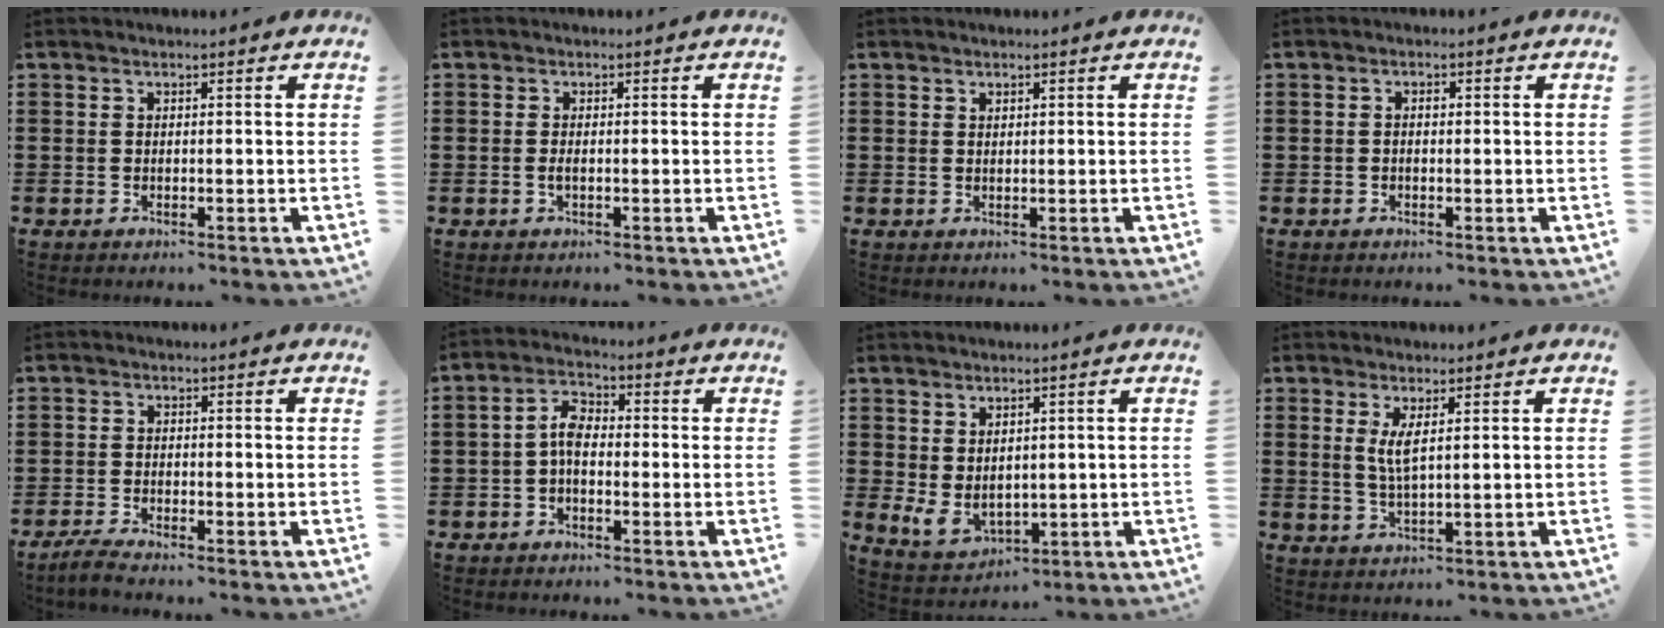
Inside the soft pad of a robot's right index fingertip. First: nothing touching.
{"total": 0.9, "force": [-0.3, 0.2, 0.8], "torque": [-0.017, -0.001, -0.005]}
{"total": 0.6, "force": [0.4, 0.4, 0.0], "torque": [-0.001, 0.002, 0.009]}
{"total": 0.7, "force": [-0.2, 0.4, 0.6], "torque": [-0.012, -0.001, -0.003]}
{"total": 2.3, "force": [-2.2, -0.2, 0.6], "torque": [-0.019, -0.001, -0.045]}
{"total": 4.3, "force": [-0.8, 2.4, 3.5], "torque": [-0.073, 0.007, -0.017]}
{"total": 3.7, "force": [1.2, 2.7, 2.3], "torque": [-0.064, -0.003, 0.021]}
{"total": 3.2, "force": [1.1, 0.7, 3.0], "torque": [-0.063, 0.000, 0.018]}